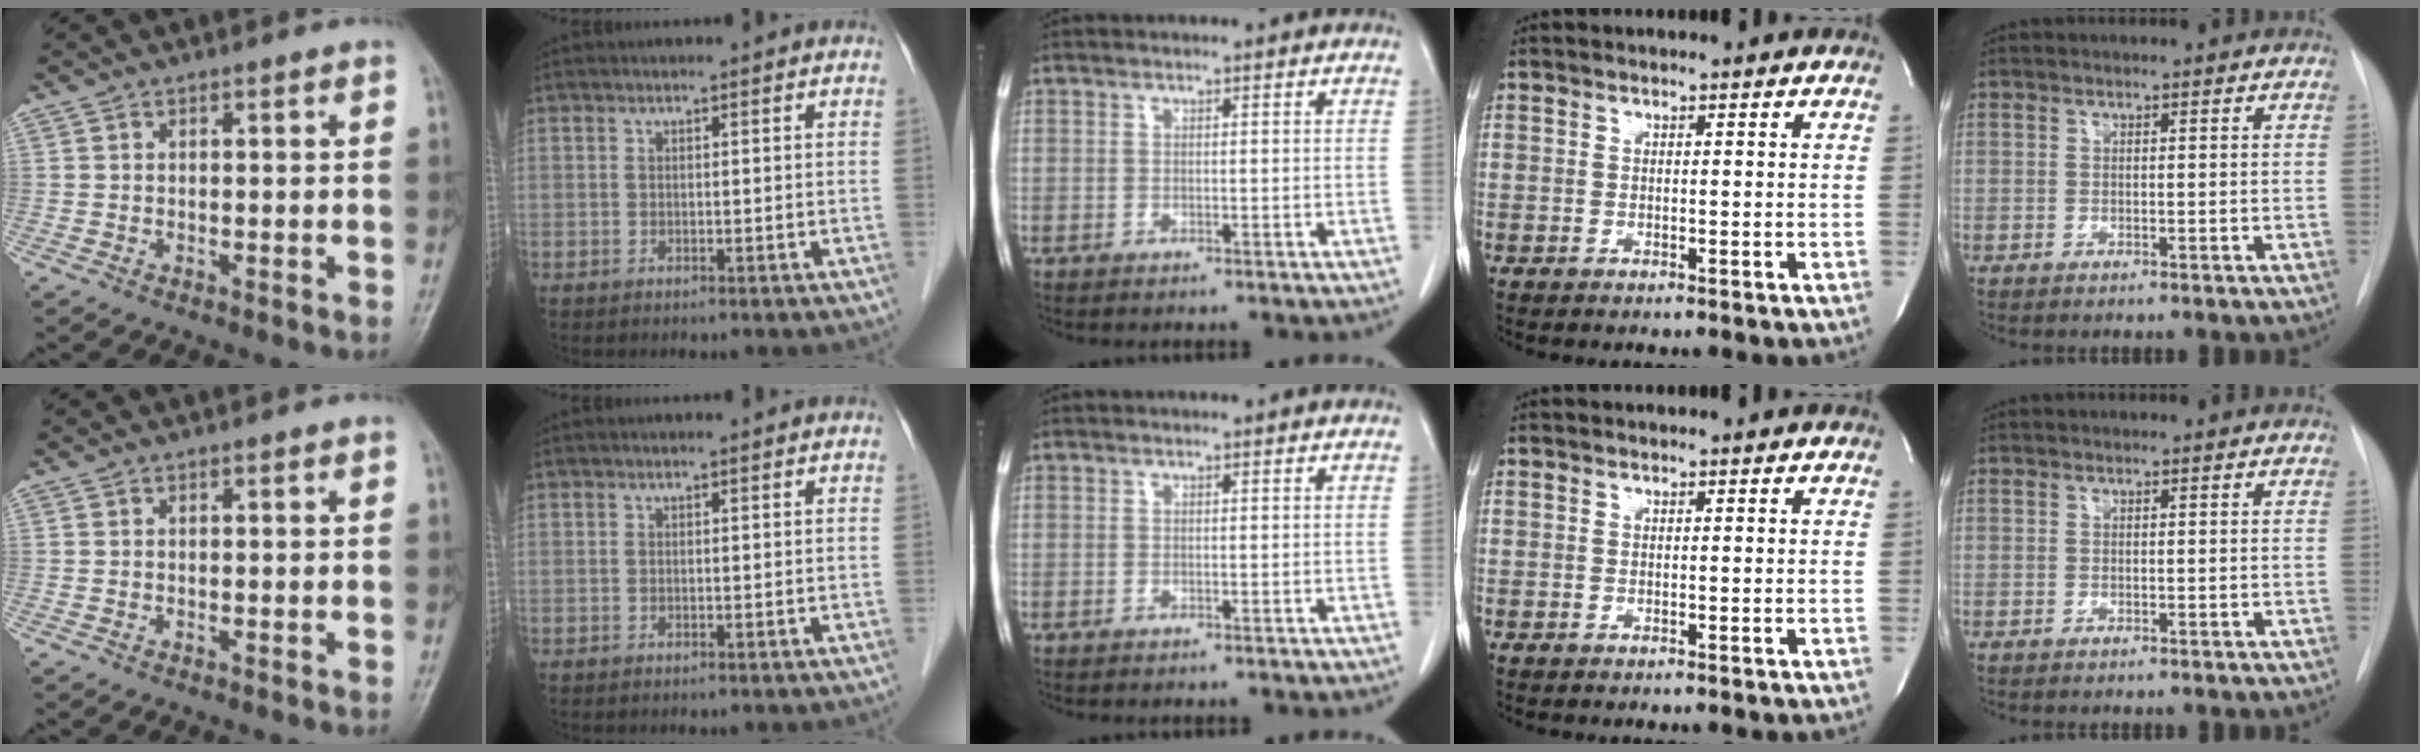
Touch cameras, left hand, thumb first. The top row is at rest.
{}